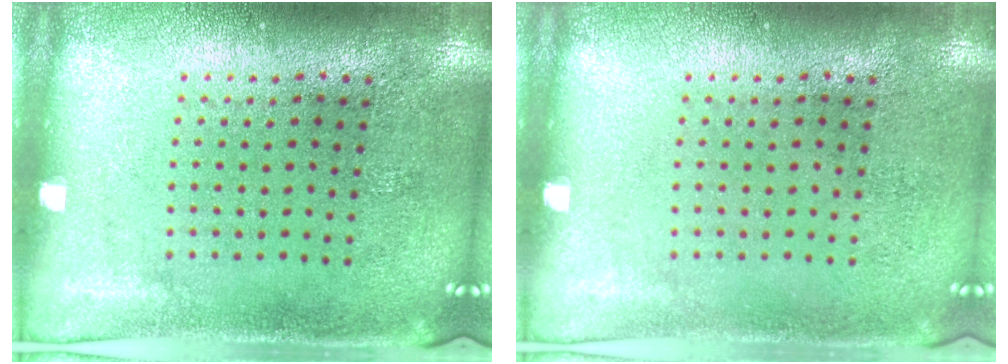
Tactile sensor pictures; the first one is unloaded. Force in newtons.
{"total": 0.0}